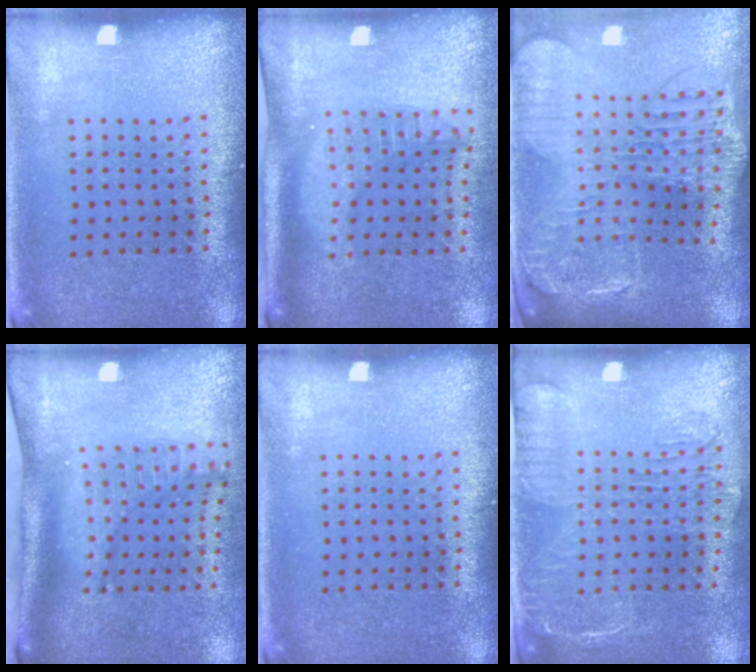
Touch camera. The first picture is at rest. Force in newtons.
{"total": 1.8, "press": 1.4, "slide": 1.0}
{"total": 2.5, "press": 2.2, "slide": 1.2}
{"total": 1.8, "press": 1.4, "slide": 1.1}
{"total": 0.0}
{"total": 1.9, "press": 1.6, "slide": 1.0}